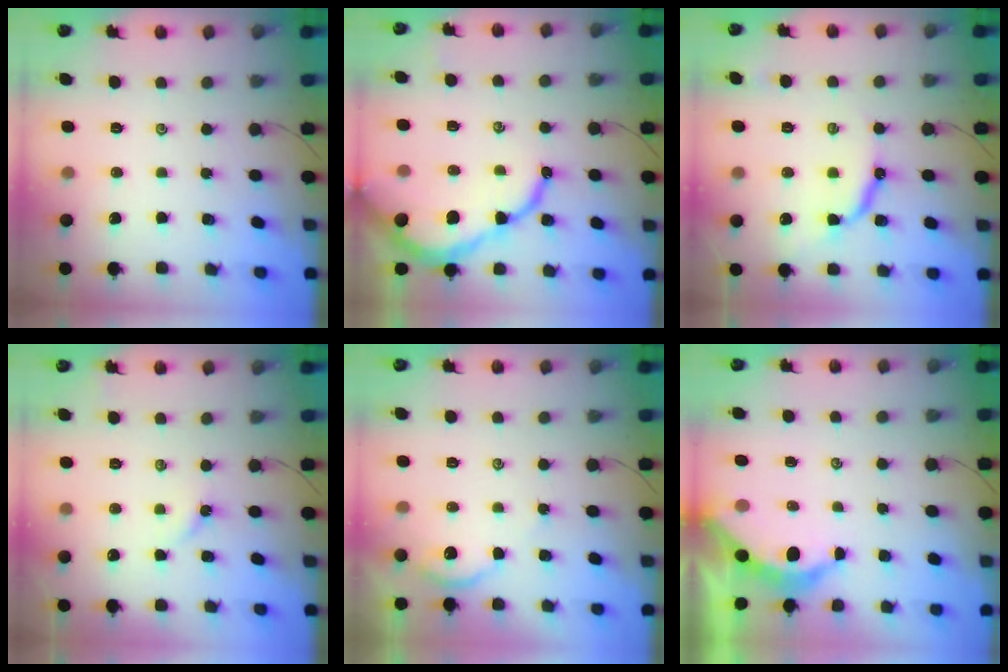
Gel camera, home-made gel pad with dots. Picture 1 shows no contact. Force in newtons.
{"total": 11.4, "press": 11.3, "slide": 1.3}
{"total": 10.0, "press": 10.0, "slide": 0.8}
{"total": 2.9, "press": 2.9, "slide": 0.4}
{"total": 2.8, "press": 2.8, "slide": 0.4}
{"total": 3.8, "press": 3.7, "slide": 0.5}